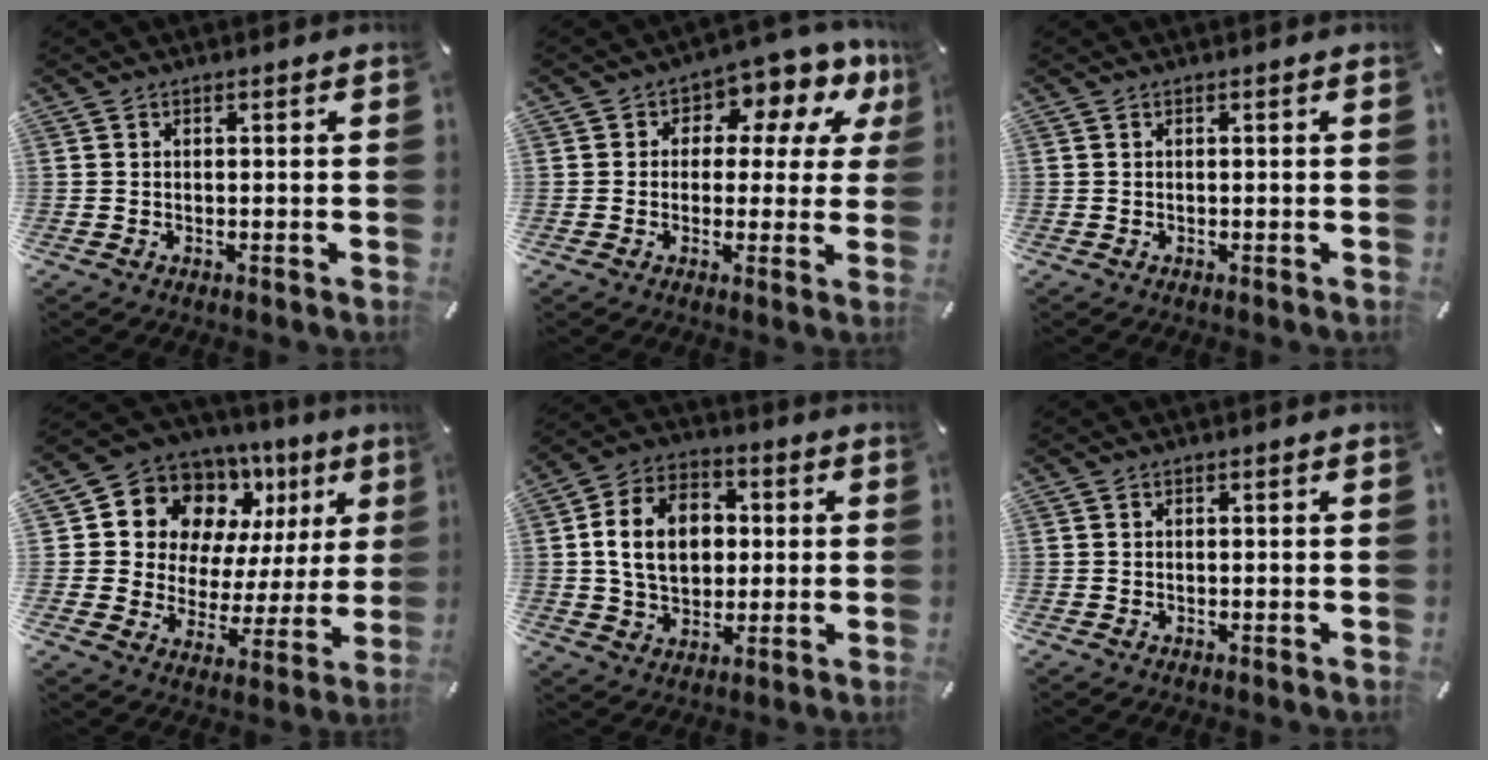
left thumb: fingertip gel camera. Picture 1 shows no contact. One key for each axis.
{"total": 8.8, "fx": 3.6, "fy": 5.8, "fz": 5.6, "tx": -0.072, "ty": -0.027, "tz": 0.061}
{"total": 0.0}
{"total": 12.5, "fx": 7.5, "fy": 9.4, "fz": 3.7, "tx": -0.066, "ty": -0.071, "tz": 0.138}
{"total": 13.6, "fx": 1.1, "fy": 10.5, "fz": 8.7, "tx": -0.175, "ty": 0.017, "tz": 0.020}
{"total": 0.0}